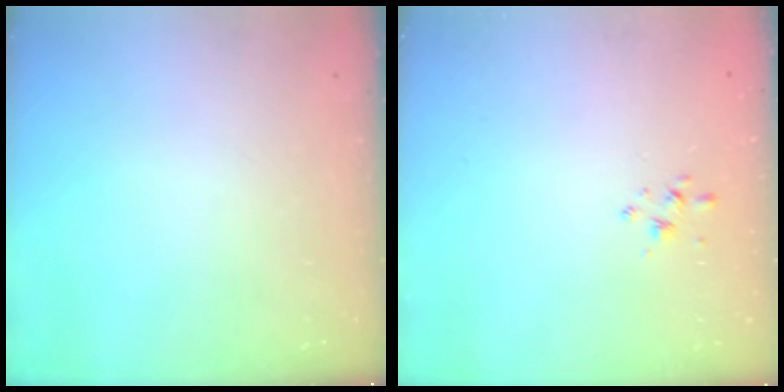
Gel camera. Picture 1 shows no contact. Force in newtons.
{"total": 2.1, "press": 2.0, "slide": 0.7}